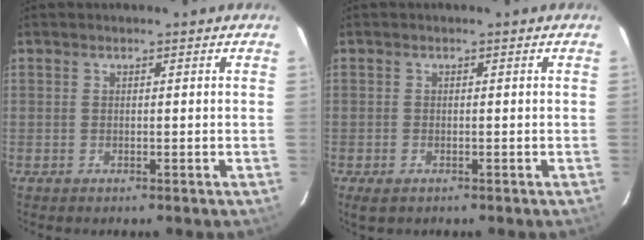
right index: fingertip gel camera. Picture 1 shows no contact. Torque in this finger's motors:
{"motor_torque": [0.10, -0.08, -0.09, -0.01]}